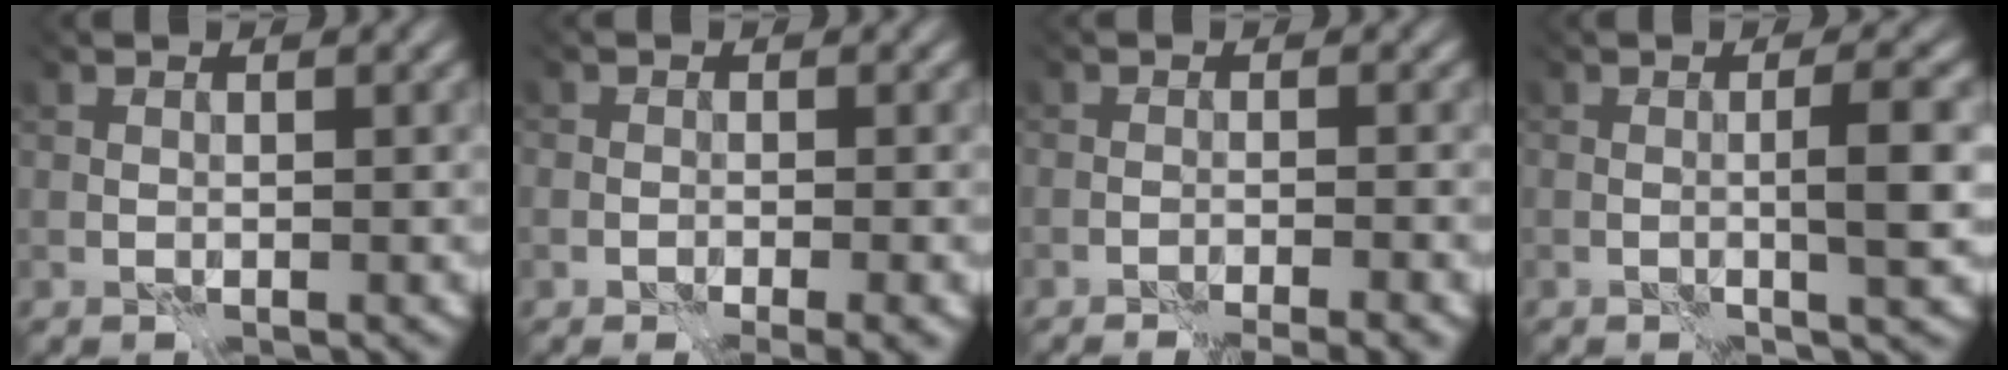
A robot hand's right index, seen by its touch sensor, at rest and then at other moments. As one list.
[{"total": 1.8, "force": [-0.7, 1.0, 1.2], "torque": [-0.012, -0.004, -0.013]}, {"total": 3.0, "force": [-1.8, 0.9, 2.3], "torque": [-0.010, 0.006, -0.025]}, {"total": 2.8, "force": [-0.4, -0.2, 2.7], "torque": [-0.042, 0.002, -0.008]}]